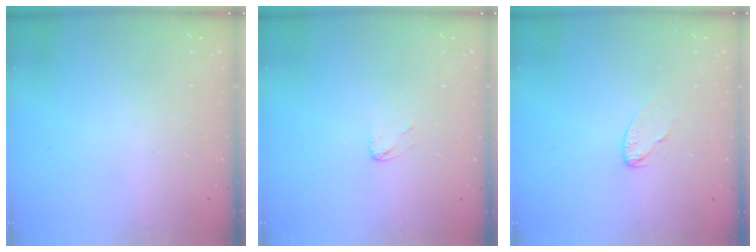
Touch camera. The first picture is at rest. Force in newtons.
{"total": 2.2, "press": 2.2, "slide": 0.1}
{"total": 3.8, "press": 3.8, "slide": 0.3}